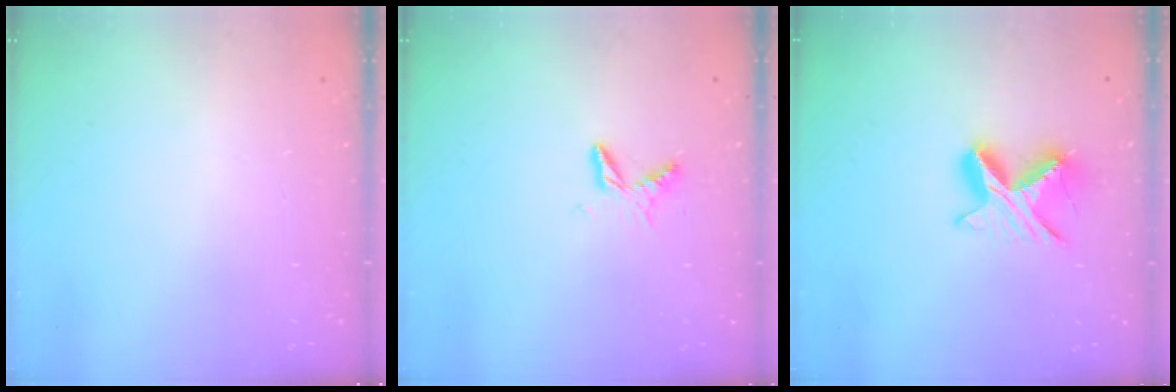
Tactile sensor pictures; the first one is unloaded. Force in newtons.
{"total": 5.6, "press": 5.6, "slide": 0.5}
{"total": 8.7, "press": 8.7, "slide": 0.6}